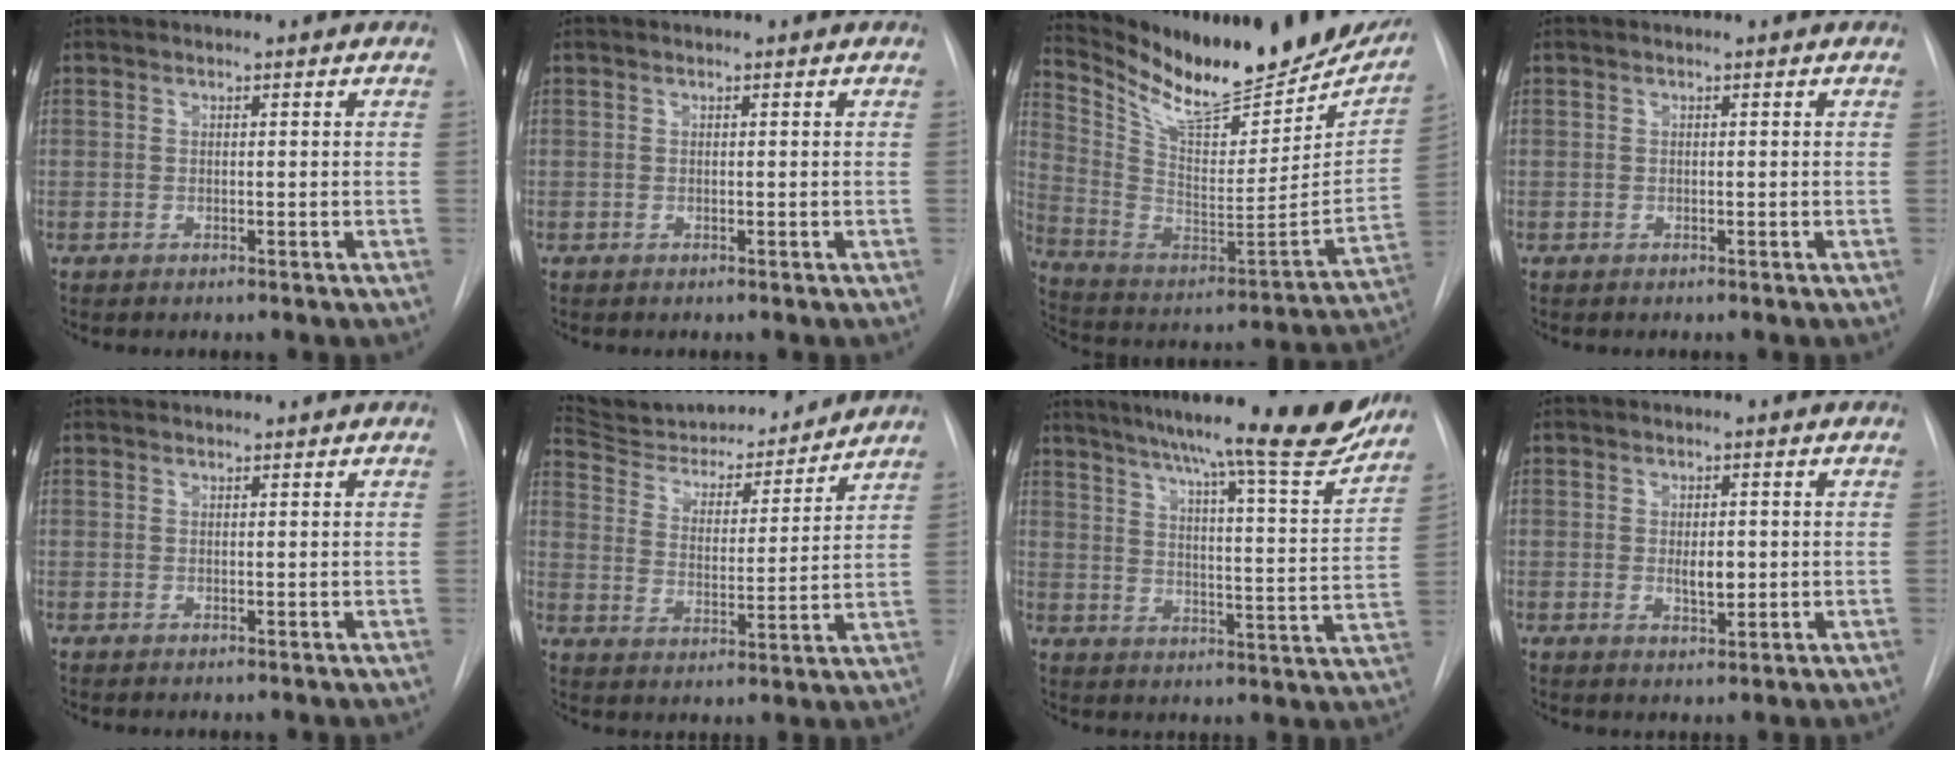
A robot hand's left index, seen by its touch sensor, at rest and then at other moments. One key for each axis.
{"total": 0.0}
{"total": 27.4, "fx": 22.8, "fy": 7.2, "fz": 13.3, "tx": -0.227, "ty": -0.046, "tz": 0.341}
{"total": 0.0}
{"total": 2.5, "fx": 2.4, "fy": 0.3, "fz": 0.4, "tx": -0.007, "ty": 0.030, "tz": 0.039}
{"total": 18.9, "fx": 17.7, "fy": 4.2, "fz": 5.3, "tx": -0.081, "ty": -0.004, "tz": 0.264}
{"total": 21.4, "fx": 18.8, "fy": 0.5, "fz": 10.3, "tx": -0.150, "ty": -0.051, "tz": 0.246}
{"total": 3.0, "fx": 0.0, "fy": 1.3, "fz": 2.7, "tx": -0.045, "ty": -0.004, "tz": 0.004}